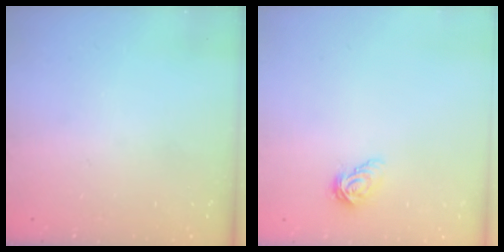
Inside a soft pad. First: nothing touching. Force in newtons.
{"total": 5.6, "press": 5.6, "slide": 0.4}